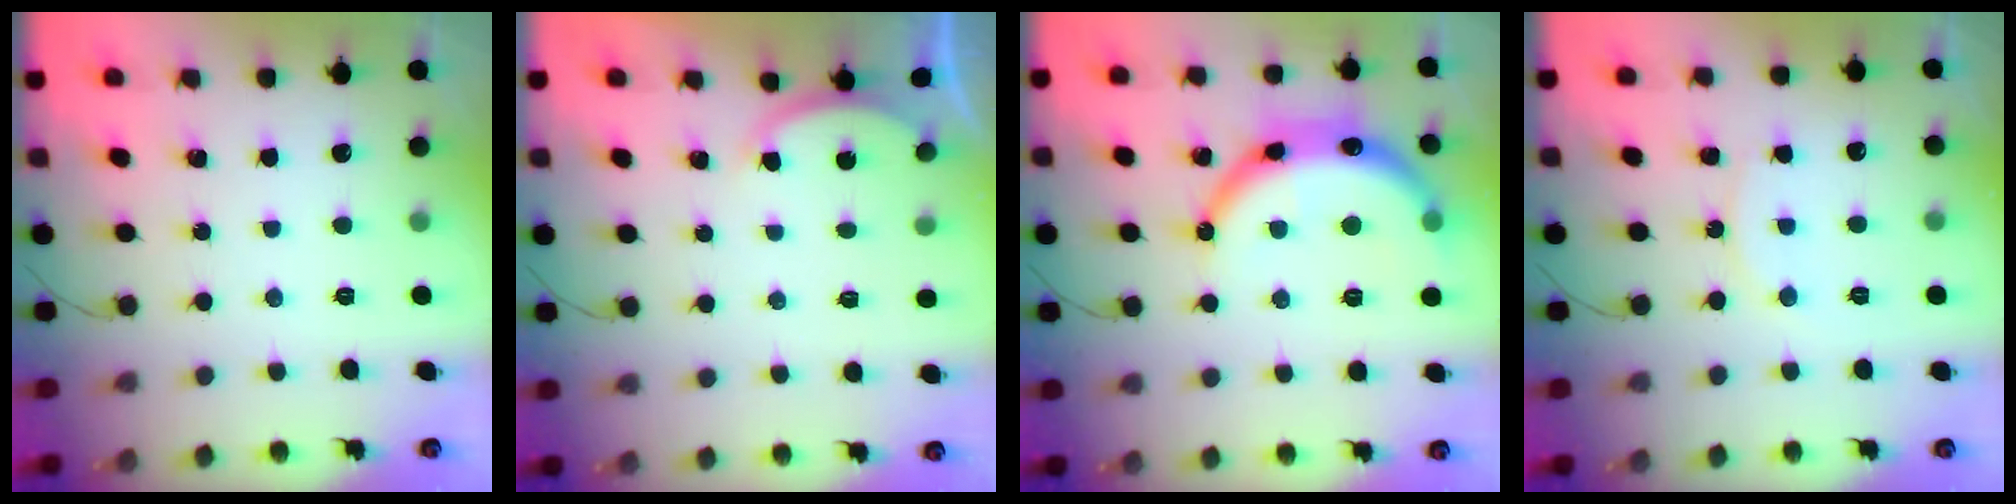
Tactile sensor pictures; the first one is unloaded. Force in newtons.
{"total": 2.2, "press": 2.1, "slide": 0.5}
{"total": 16.1, "press": 16.1, "slide": 0.4}
{"total": 8.7, "press": 8.7, "slide": 0.5}